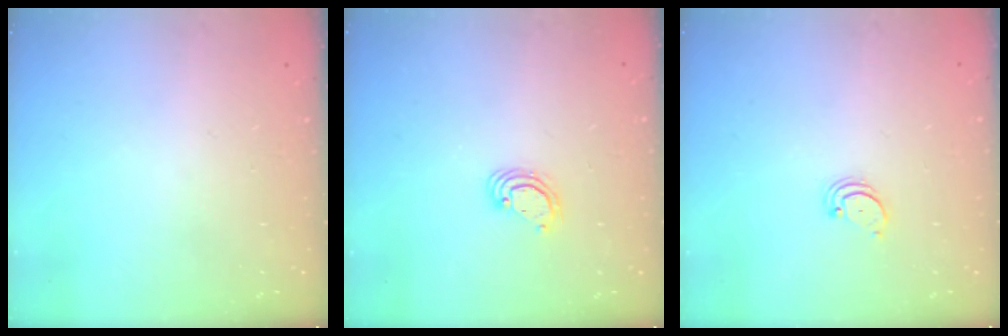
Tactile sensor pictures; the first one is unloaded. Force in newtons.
{"total": 3.7, "press": 3.7, "slide": 0.3}
{"total": 2.2, "press": 2.2, "slide": 0.2}